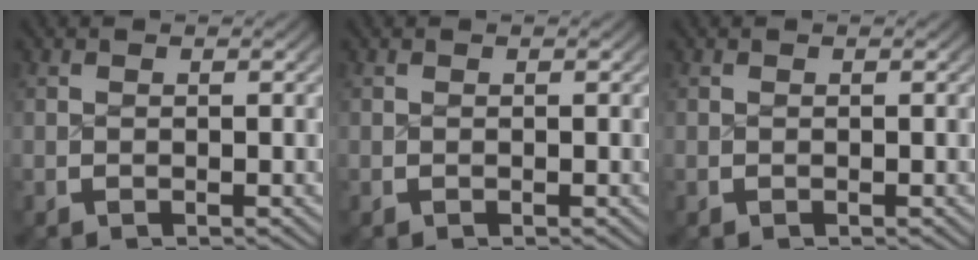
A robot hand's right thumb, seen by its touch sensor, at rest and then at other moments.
{"total": 0.0}
{"total": 0.0}